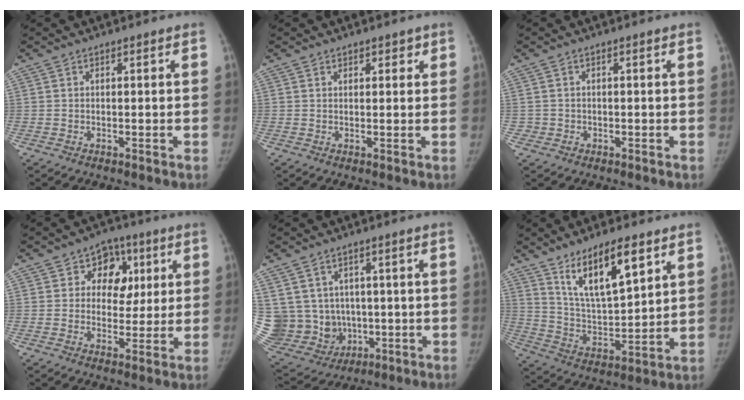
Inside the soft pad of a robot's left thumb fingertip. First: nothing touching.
{"total": 1.7, "force": [1.2, 1.0, 0.6], "torque": [0.010, -0.006, 0.012]}
{"total": 1.4, "force": [-0.2, 1.3, 0.0], "torque": [0.009, 0.005, -0.004]}
{"total": 8.8, "force": [2.6, 7.2, 4.3], "torque": [-0.008, -0.001, 0.033]}
{"total": 19.1, "force": [-0.2, 17.1, 8.6], "torque": [-0.193, 0.020, 0.034]}
{"total": 14.4, "force": [8.3, 4.8, 10.7], "torque": [-0.162, -0.047, 0.158]}